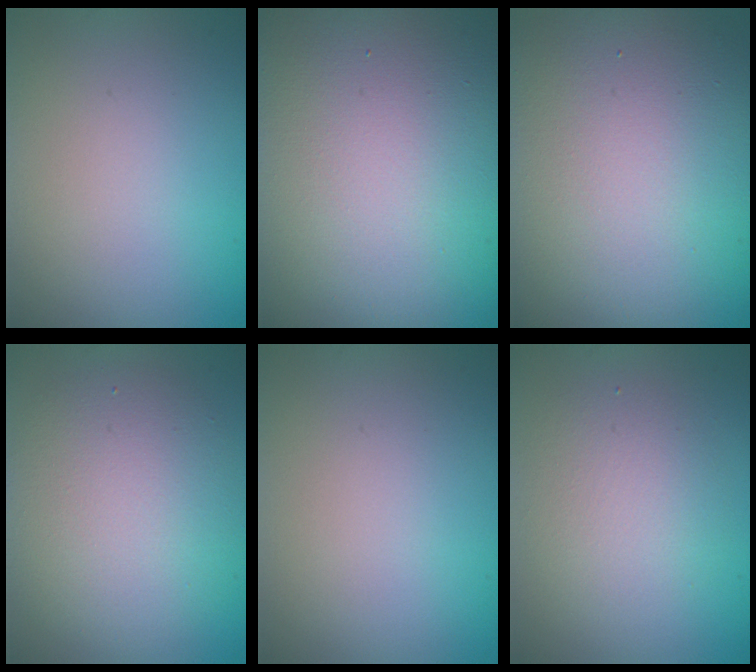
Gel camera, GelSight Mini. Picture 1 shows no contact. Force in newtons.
{"total": 27.9, "press": 27.8, "slide": 1.4}
{"total": 18.0, "press": 18.0, "slide": 0.8}
{"total": 6.1, "press": 6.1, "slide": 0.1}
{"total": 0.0}
{"total": 2.0, "press": 2.0, "slide": 0.2}